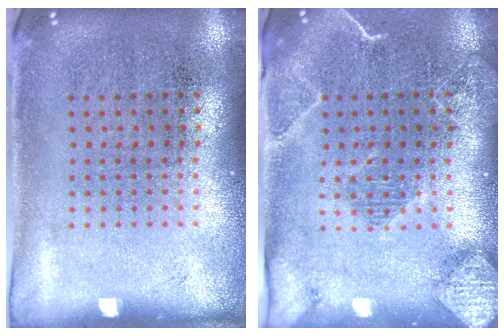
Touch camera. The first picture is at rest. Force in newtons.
{"total": 2.2, "press": 2.1, "slide": 0.6}